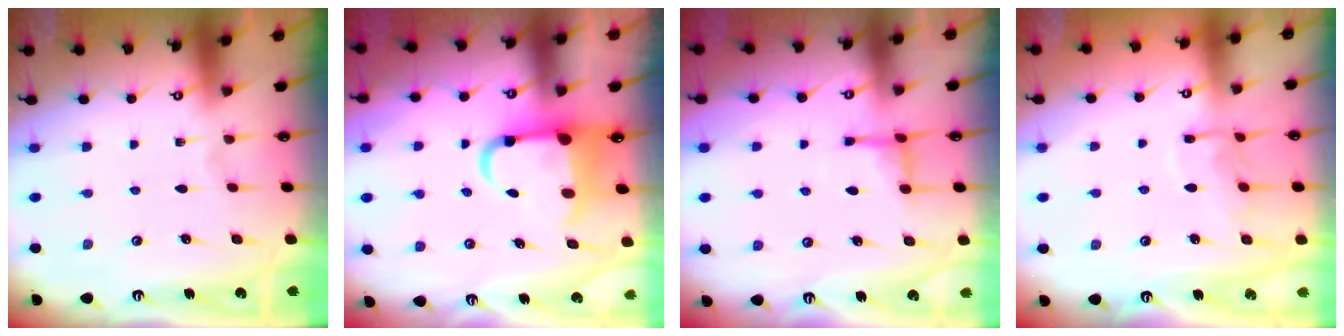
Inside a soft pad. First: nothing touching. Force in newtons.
{"total": 6.6, "press": 6.4, "slide": 1.7}
{"total": 4.4, "press": 4.3, "slide": 0.9}
{"total": 7.8, "press": 7.7, "slide": 0.6}